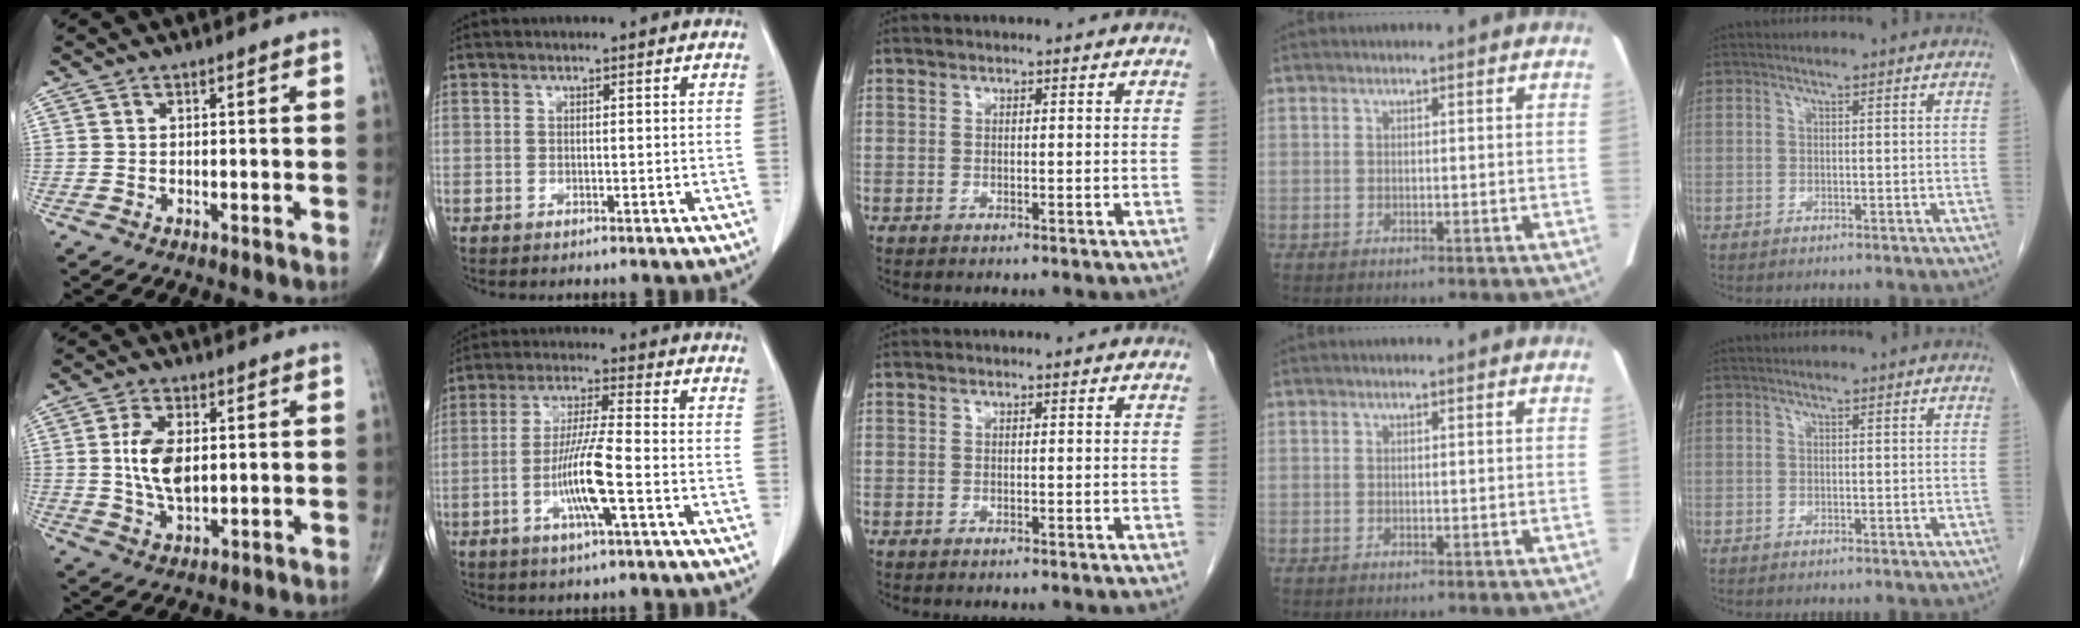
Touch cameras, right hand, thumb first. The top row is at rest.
{"thumb": {"total": 8.4, "force": [1.0, 4.5, 7.0], "torque": [-0.134, -0.007, 0.022]}, "index": {"total": 8.9, "force": [-2.8, 0.0, 8.5], "torque": [-0.166, -0.006, -0.055]}}